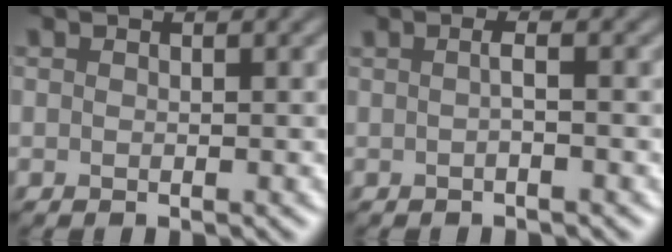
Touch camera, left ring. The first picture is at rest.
{"total": 1.1, "force": [-0.1, 0.3, 1.1], "torque": [-0.015, 0.000, -0.005]}